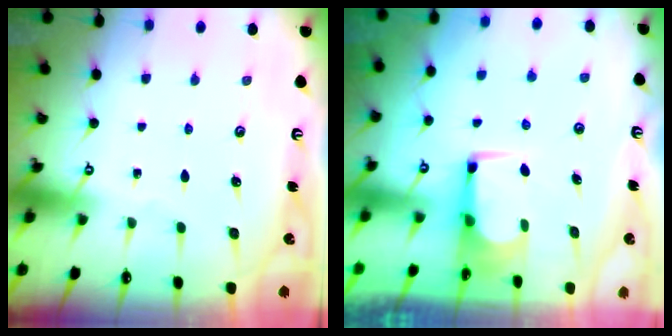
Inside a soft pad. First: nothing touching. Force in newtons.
{"total": 2.1, "press": 2.1, "slide": 0.1}